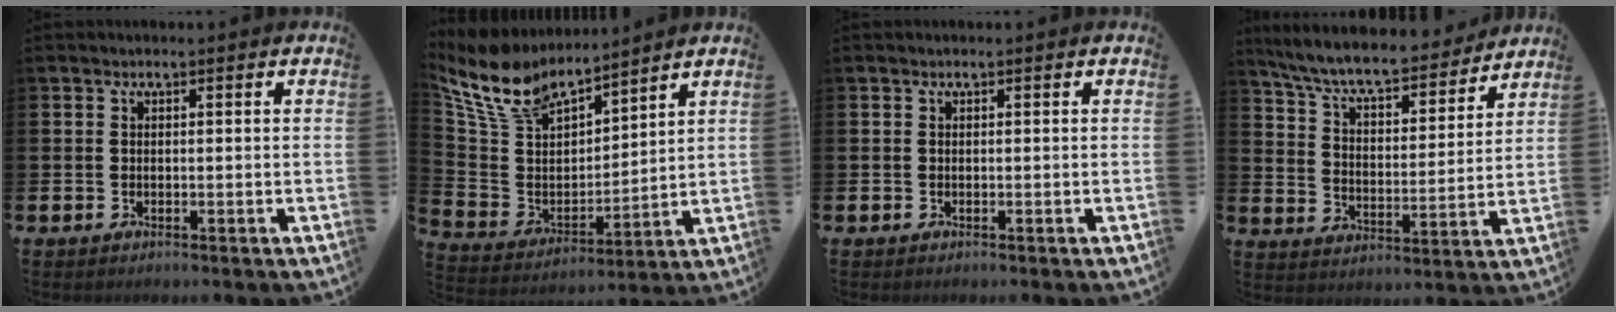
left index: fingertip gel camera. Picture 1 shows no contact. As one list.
[{"total": 9.2, "force": [8.0, 3.7, 2.4], "torque": [-0.096, -0.052, 0.146]}, {"total": 0.0}, {"total": 8.3, "force": [7.6, 1.4, 3.0], "torque": [-0.087, -0.059, 0.129]}]